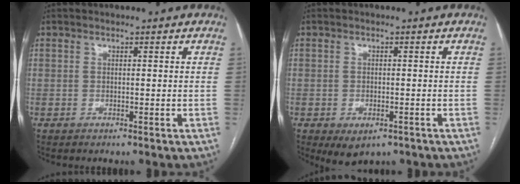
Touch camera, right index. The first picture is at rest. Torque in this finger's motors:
{"motor_torque": [0.90, -1.04, 0.15, 0.00]}